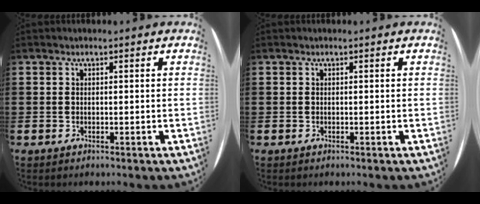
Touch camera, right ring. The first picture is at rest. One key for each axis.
{"total": 0.0}